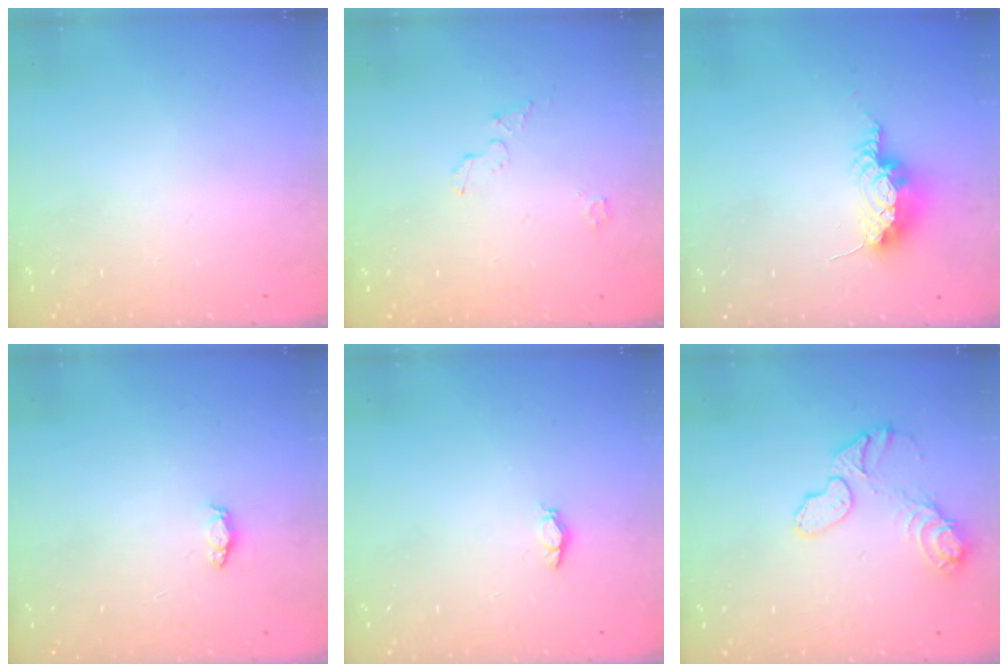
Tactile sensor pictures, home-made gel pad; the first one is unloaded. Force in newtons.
{"total": 4.6, "press": 4.6, "slide": 0.4}
{"total": 8.3, "press": 8.1, "slide": 1.9}
{"total": 3.1, "press": 3.1, "slide": 0.5}
{"total": 3.7, "press": 3.3, "slide": 1.6}
{"total": 10.4, "press": 10.3, "slide": 1.0}